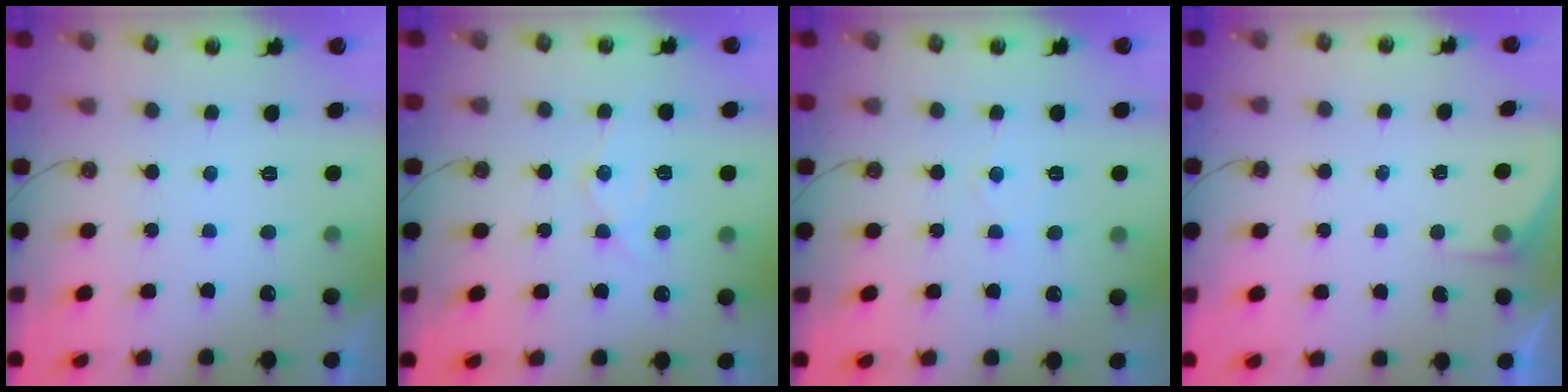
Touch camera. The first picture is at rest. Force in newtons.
{"total": 10.7, "press": 10.7, "slide": 1.1}
{"total": 5.3, "press": 5.3, "slide": 0.5}
{"total": 2.3, "press": 2.3, "slide": 0.3}